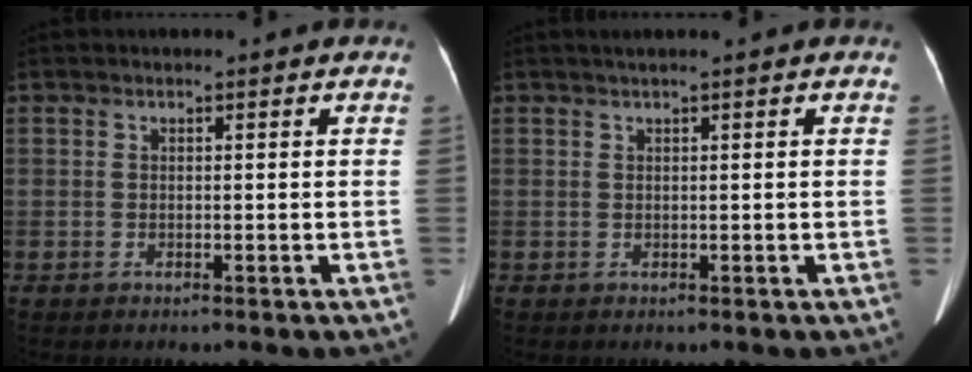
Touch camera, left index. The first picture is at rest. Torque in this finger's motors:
{"motor_torque": [0.24, -0.15, -0.02, 0.03]}